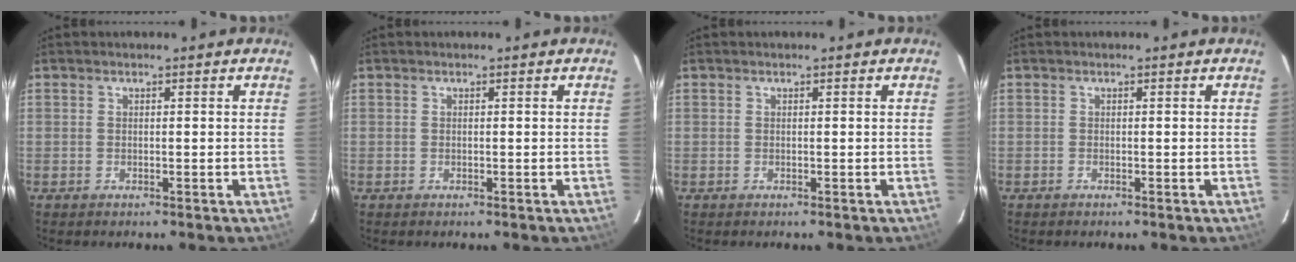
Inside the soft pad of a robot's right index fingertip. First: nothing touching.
{"total": 0.0}
{"total": 0.0}
{"total": 0.0}